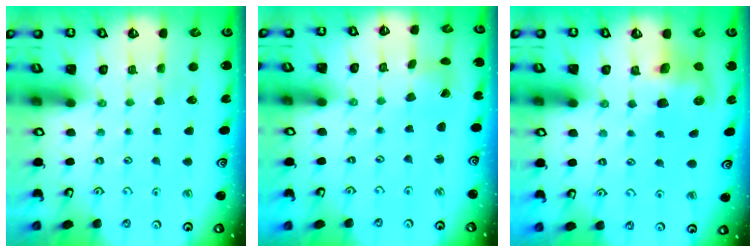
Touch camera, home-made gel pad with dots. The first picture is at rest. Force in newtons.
{"total": 1.6, "press": 1.6, "slide": 0.2}
{"total": 8.9, "press": 8.8, "slide": 1.4}